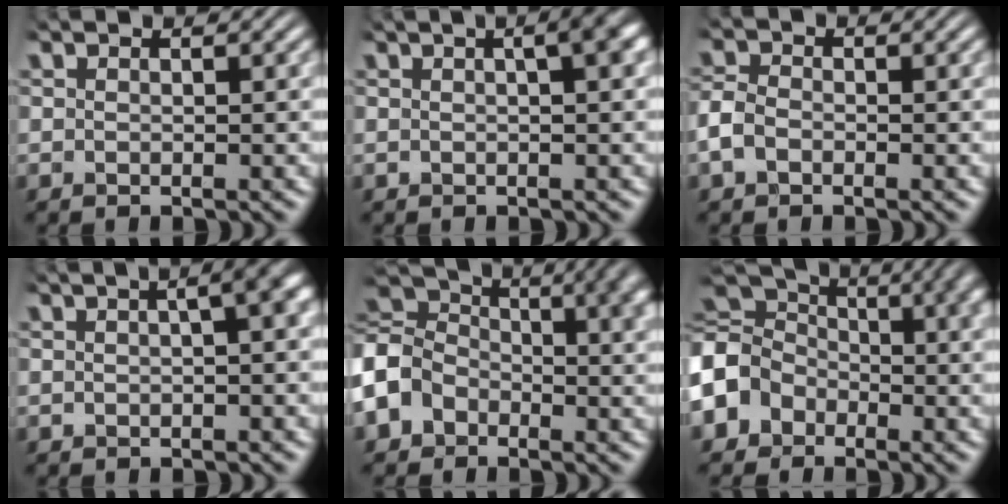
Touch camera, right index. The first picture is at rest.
{"total": 5.8, "force": [1.9, 2.2, 5.1], "torque": [-0.035, 0.043, 0.009]}
{"total": 1.9, "force": [-0.6, 1.4, 1.1], "torque": [-0.030, -0.004, -0.009]}
{"total": 7.5, "force": [2.3, 3.2, 6.4], "torque": [-0.043, 0.052, 0.011]}
{"total": 8.1, "force": [-0.2, 6.8, 4.3], "torque": [-0.099, -0.010, -0.009]}
{"total": 9.1, "force": [0.3, 7.6, 4.8], "torque": [-0.115, -0.011, 0.000]}